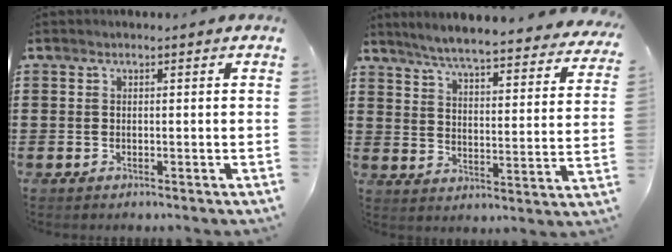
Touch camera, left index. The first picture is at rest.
{"total": 5.5, "force": [5.1, -0.4, 2.1], "torque": [-0.066, -0.039, 0.082]}